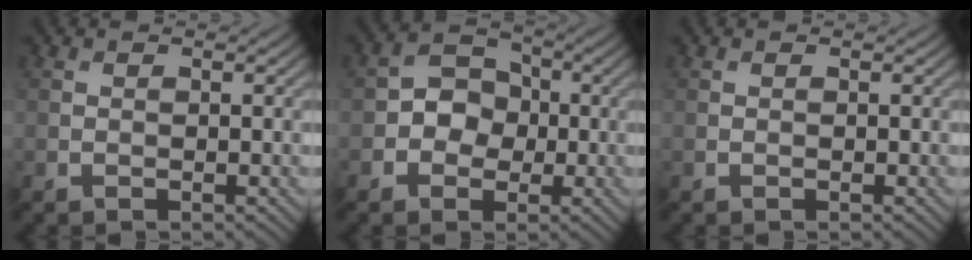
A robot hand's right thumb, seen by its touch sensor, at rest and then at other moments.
{"total": 4.8, "force": [-0.7, 4.1, 2.3], "torque": [-0.029, 0.006, -0.026]}
{"total": 0.0}